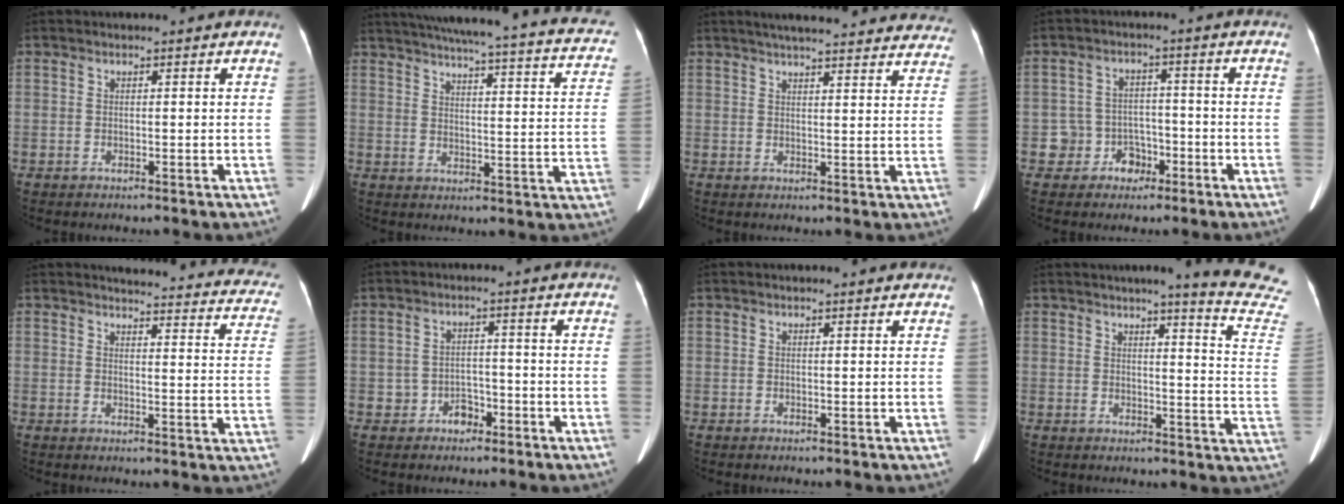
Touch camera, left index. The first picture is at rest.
{"total": 28.3, "force": [23.6, 4.0, 15.0], "torque": [-0.218, -0.020, 0.271]}
{"total": 26.2, "force": [23.9, 4.0, 9.9], "torque": [-0.140, -0.023, 0.278]}
{"total": 4.6, "force": [-2.2, 4.1, -0.1], "torque": [0.013, 0.019, -0.032]}
{"total": 23.9, "force": [22.9, 4.1, 5.3], "torque": [-0.046, -0.082, 0.232]}
{"total": 2.7, "force": [-1.5, 2.1, 0.8], "torque": [-0.010, 0.010, -0.023]}
{"total": 2.3, "force": [2.1, 0.2, 0.9], "torque": [-0.012, 0.012, 0.018]}
{"total": 14.7, "force": [13.3, -1.6, 6.0], "torque": [-0.071, -0.103, 0.133]}